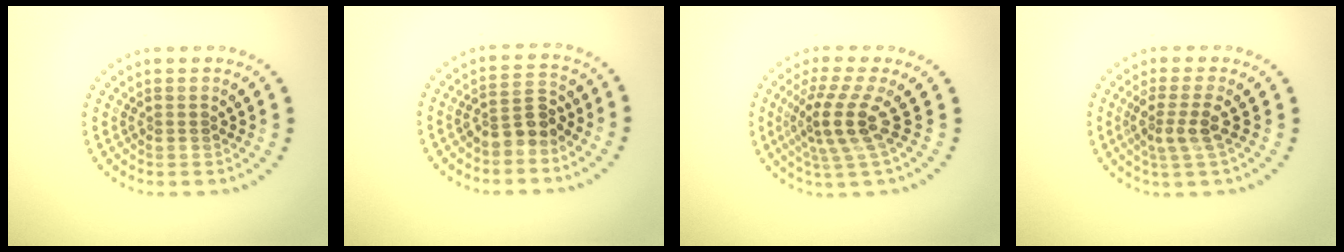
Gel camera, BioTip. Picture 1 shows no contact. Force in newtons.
{"total": 2.8, "press": 2.5, "slide": 1.2}
{"total": 4.1, "press": 2.8, "slide": 2.9}
{"total": 2.6, "press": 2.0, "slide": 1.7}